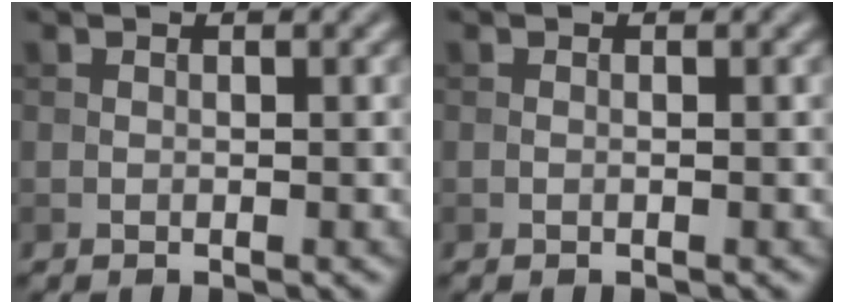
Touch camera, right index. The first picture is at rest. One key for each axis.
{"total": 0.0}